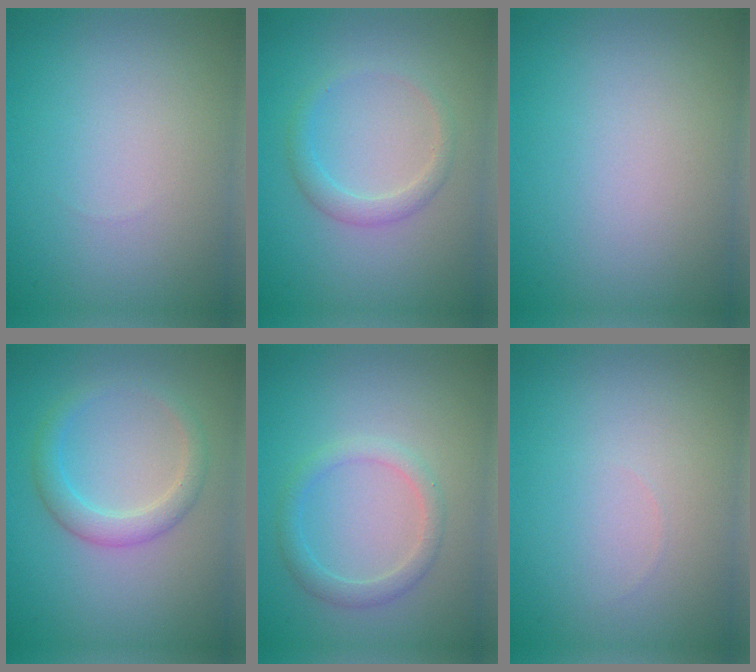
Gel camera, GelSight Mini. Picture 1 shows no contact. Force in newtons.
{"total": 1.8, "press": 1.8, "slide": 0.0}
{"total": 0.0}
{"total": 2.5, "press": 2.5, "slide": 0.1}
{"total": 2.0, "press": 2.0, "slide": 0.1}
{"total": 0.0}